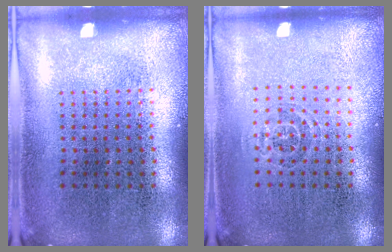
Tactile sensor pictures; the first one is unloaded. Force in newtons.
{"total": 0.8, "press": 0.6, "slide": 0.6}